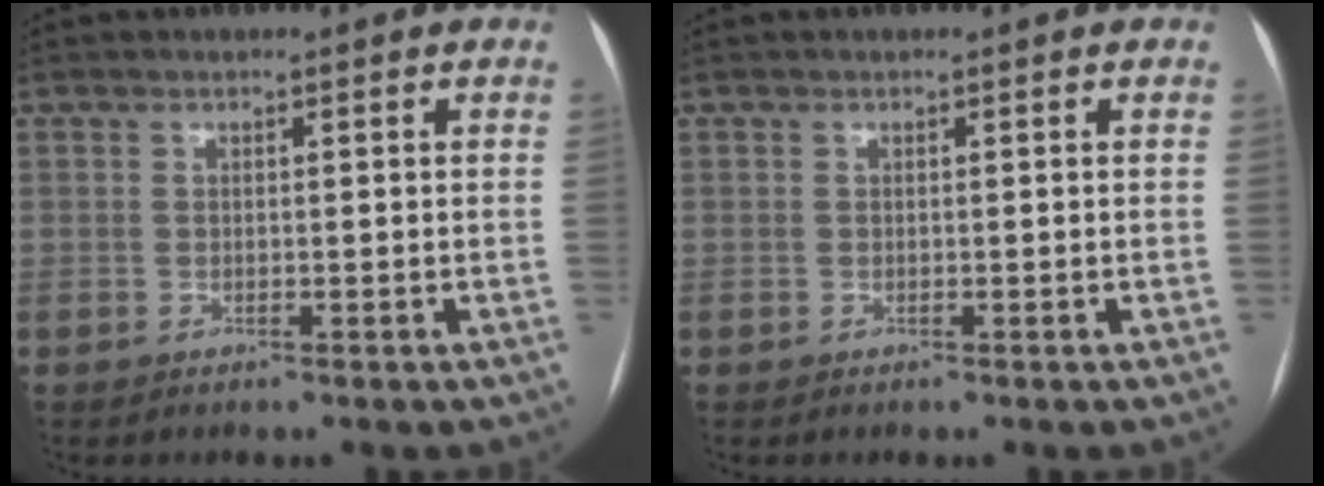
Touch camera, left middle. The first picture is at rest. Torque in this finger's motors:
{"motor_torque": [0.00, 0.00, 0.00, 0.00]}